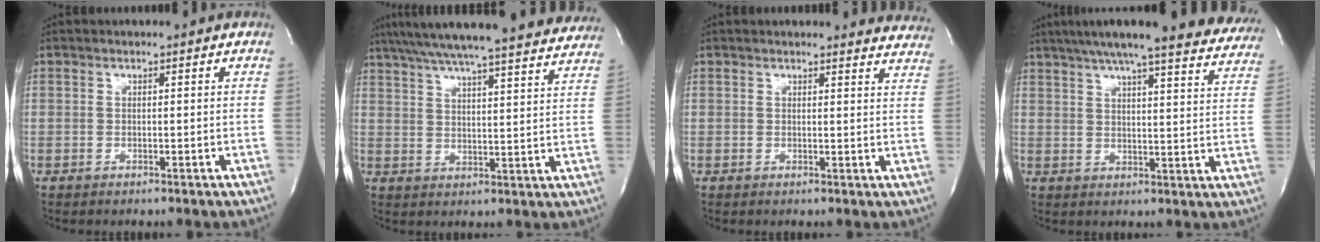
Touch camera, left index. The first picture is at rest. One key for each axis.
{"total": 30.1, "fx": 27.1, "fy": 2.8, "fz": 12.7, "tx": -0.215, "ty": -0.026, "tz": 0.345}
{"total": 11.6, "fx": 11.3, "fy": 2.1, "fz": 1.3, "tx": 0.020, "ty": -0.042, "tz": 0.089}
{"total": 26.3, "fx": 23.1, "fy": 3.6, "fz": 12.2, "tx": -0.179, "ty": -0.029, "tz": 0.271}